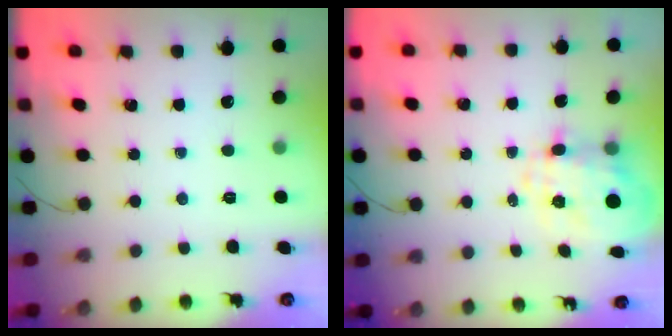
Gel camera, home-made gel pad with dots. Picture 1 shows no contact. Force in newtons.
{"total": 7.0, "press": 6.8, "slide": 1.7}